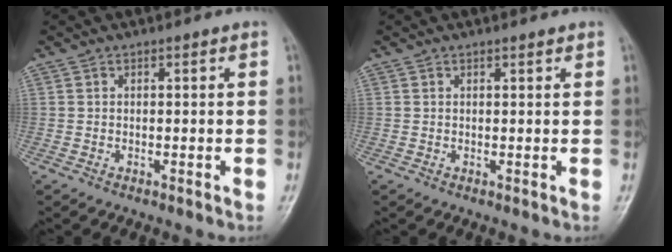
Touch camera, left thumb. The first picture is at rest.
{"total": 0.8, "force": [0.7, 0.2, 0.3], "torque": [-0.007, -0.005, 0.010]}